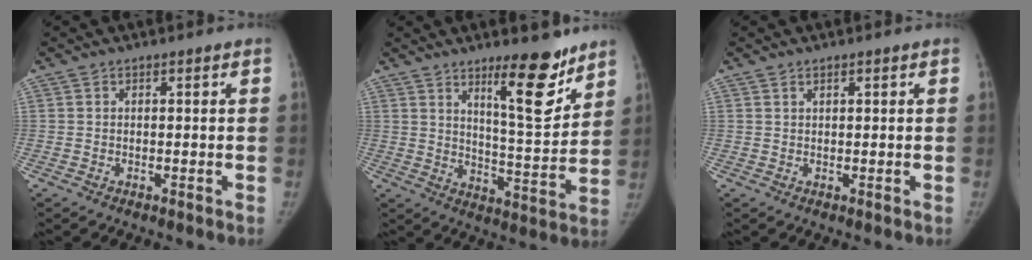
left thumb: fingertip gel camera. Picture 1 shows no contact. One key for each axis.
{"total": 13.2, "fx": 8.9, "fy": 3.3, "fz": 9.2, "tx": -0.107, "ty": -0.076, "tz": 0.144}
{"total": 0.8, "fx": 0.7, "fy": 0.2, "fz": 0.5, "tx": -0.004, "ty": -0.003, "tz": 0.012}